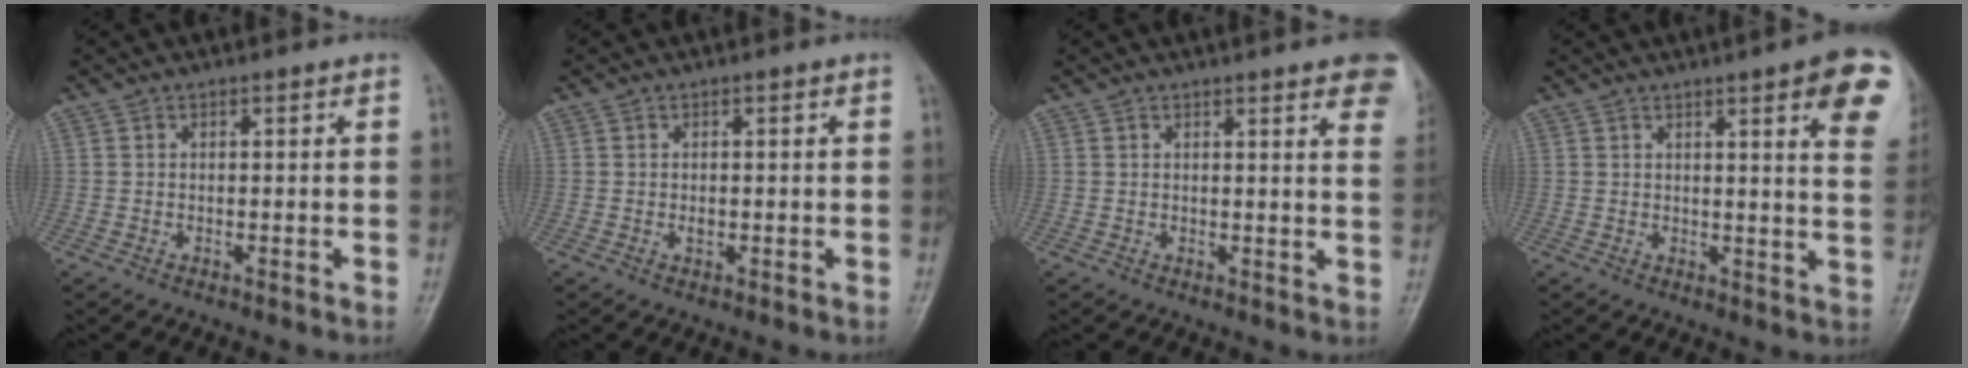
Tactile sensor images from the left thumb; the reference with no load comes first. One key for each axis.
{"total": 1.0, "fx": -0.1, "fy": 0.7, "fz": 0.8, "tx": -0.007, "ty": 0.000, "tz": -0.001}
{"total": 10.7, "fx": 6.9, "fy": 2.5, "fz": 7.8, "tx": -0.071, "ty": -0.019, "tz": 0.067}
{"total": 11.9, "fx": 5.9, "fy": 2.1, "fz": 10.1, "tx": -0.099, "ty": -0.023, "tz": 0.061}